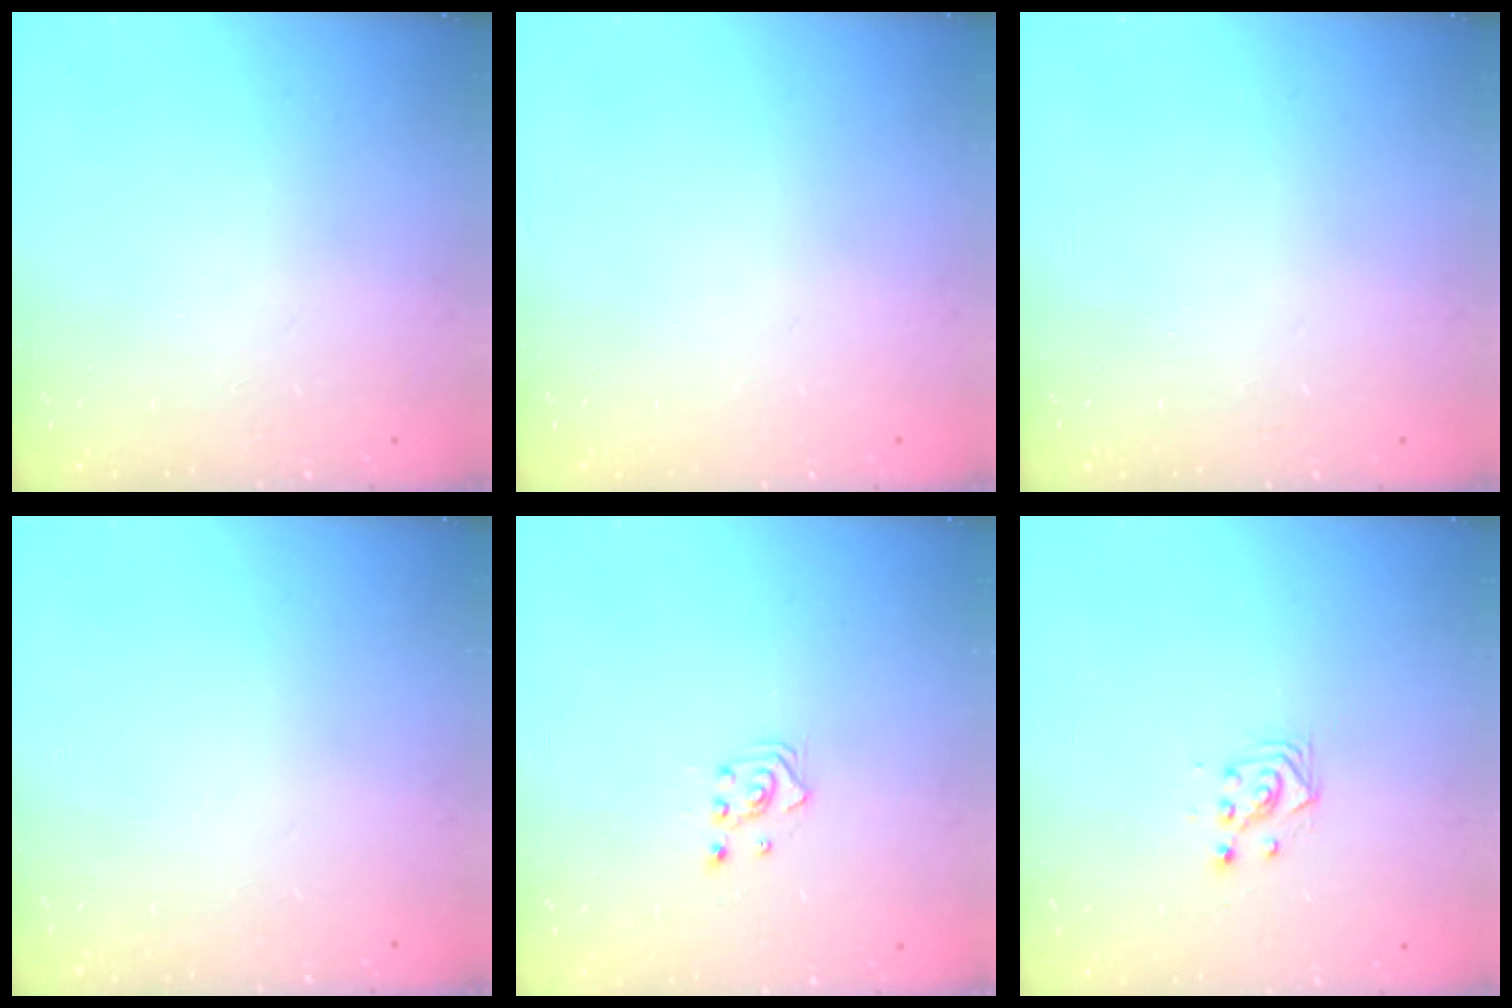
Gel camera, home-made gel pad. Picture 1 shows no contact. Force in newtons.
{"total": 0.0}
{"total": 0.0}
{"total": 0.0}
{"total": 2.5, "press": 2.5, "slide": 0.3}
{"total": 2.9, "press": 2.9, "slide": 0.2}